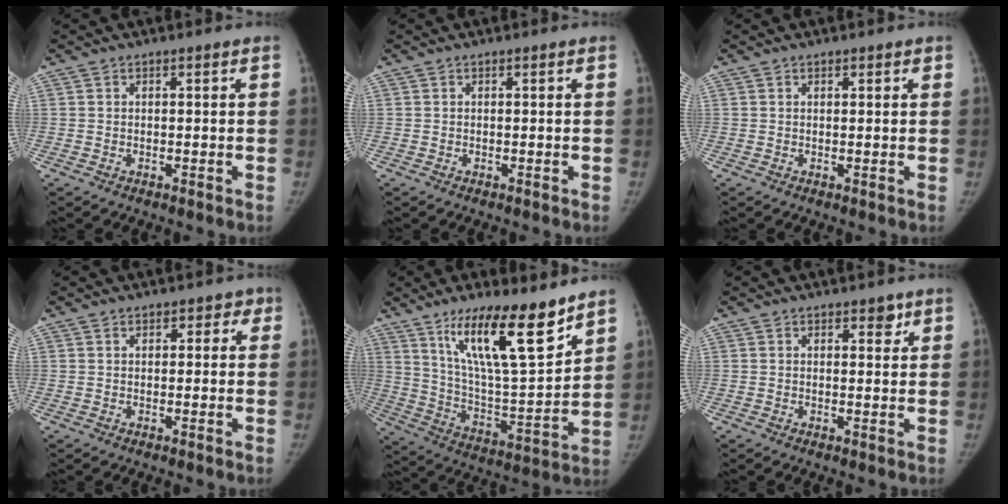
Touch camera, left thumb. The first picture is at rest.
{"total": 0.0}
{"total": 1.0, "force": [0.7, 0.4, 0.5], "torque": [-0.003, -0.003, 0.008]}
{"total": 2.3, "force": [1.1, 1.8, 1.0], "torque": [0.014, 0.000, 0.008]}
{"total": 19.5, "force": [12.7, 4.5, 14.1], "torque": [-0.208, -0.077, 0.227]}
{"total": 2.1, "force": [1.4, 1.1, 1.1], "torque": [0.001, -0.007, 0.018]}